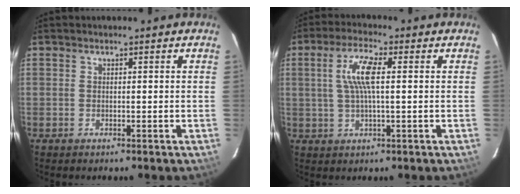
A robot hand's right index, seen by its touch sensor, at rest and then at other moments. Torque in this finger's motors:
{"motor_torque": [0.47, -0.11, 0.42, 0.15]}